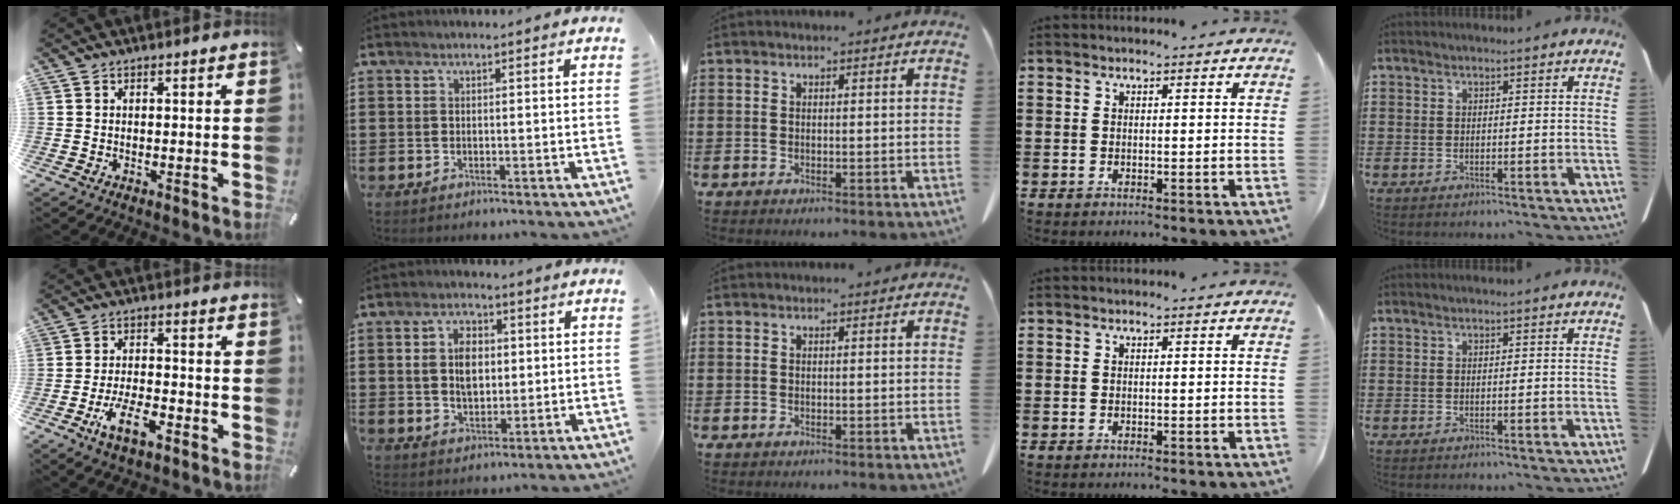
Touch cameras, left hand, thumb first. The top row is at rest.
{"thumb": {"total": 8.3, "force": [-4.3, 3.5, 6.1], "torque": [-0.125, 0.012, -0.079]}, "index": {"total": 5.9, "force": [0.9, 4.0, 4.2], "torque": [-0.091, 0.011, 0.010]}}